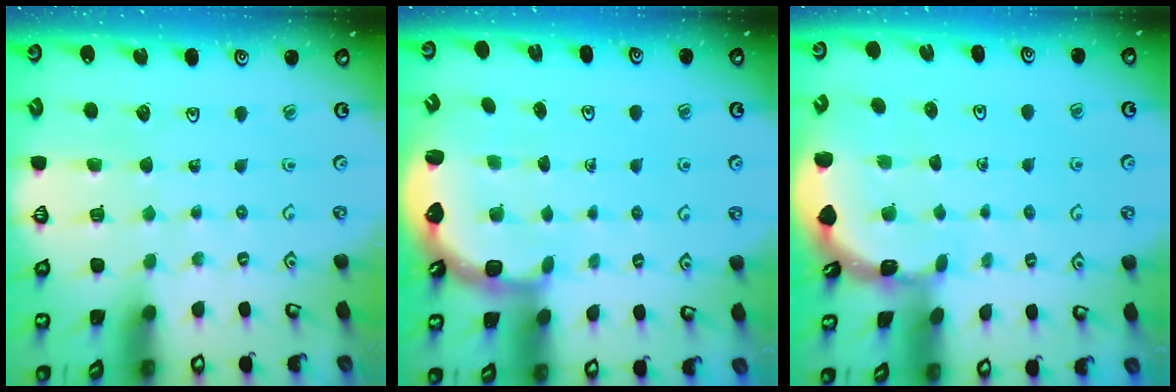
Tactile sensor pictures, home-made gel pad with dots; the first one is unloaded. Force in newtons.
{"total": 2.7, "press": 2.0, "slide": 1.9}
{"total": 1.6, "press": 1.6, "slide": 0.1}